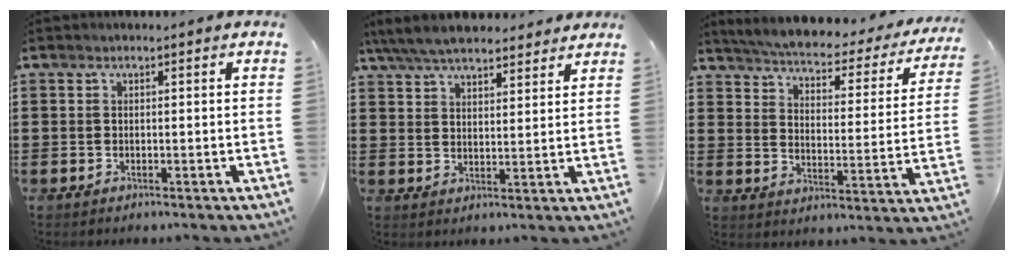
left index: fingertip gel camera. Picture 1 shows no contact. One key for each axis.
{"total": 6.8, "fx": 6.2, "fy": 1.5, "fz": 2.4, "tx": -0.067, "ty": -0.013, "tz": 0.115}
{"total": 3.7, "fx": 3.5, "fy": 0.0, "fz": 1.3, "tx": -0.047, "ty": -0.033, "tz": 0.049}